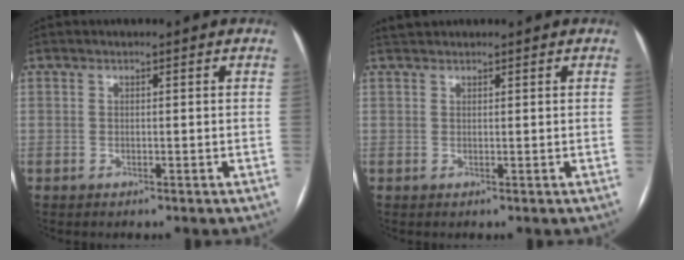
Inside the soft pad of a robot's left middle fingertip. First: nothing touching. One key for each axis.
{"total": 1.9, "fx": 1.8, "fy": 0.5, "fz": 0.5, "tx": -0.014, "ty": 0.019, "tz": 0.034}